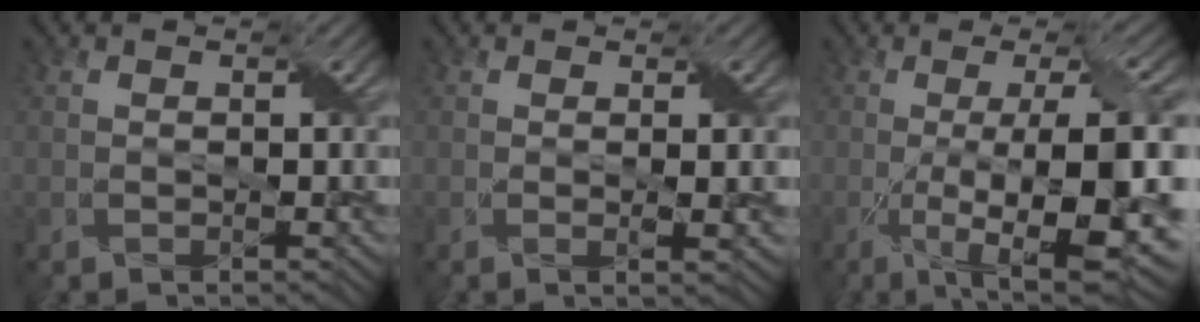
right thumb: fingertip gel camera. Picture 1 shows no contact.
{"total": 2.3, "force": [0.3, 0.2, 2.2], "torque": [-0.041, 0.001, 0.005]}
{"total": 15.5, "force": [-3.7, 3.5, 14.6], "torque": [-0.203, -0.001, -0.048]}